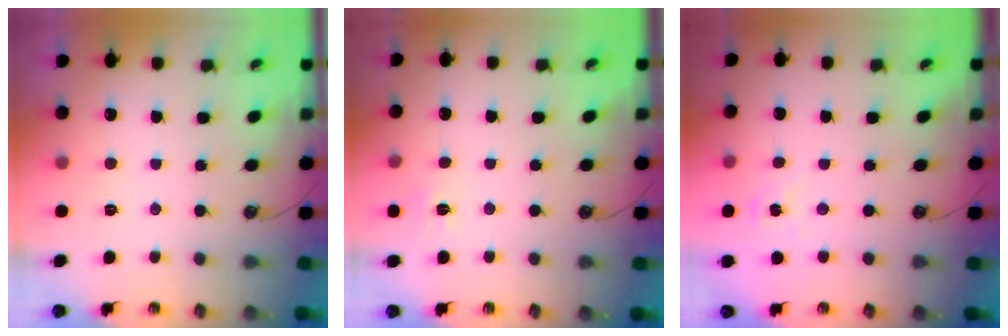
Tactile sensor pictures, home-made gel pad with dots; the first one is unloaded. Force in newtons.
{"total": 5.3, "press": 5.3, "slide": 0.6}
{"total": 1.4, "press": 1.4, "slide": 0.2}